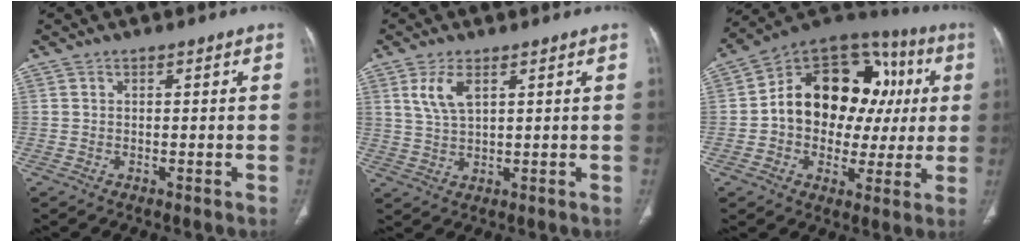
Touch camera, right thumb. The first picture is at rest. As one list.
[{"total": 5.4, "force": [2.4, 2.3, 4.2], "torque": [-0.089, -0.007, 0.057]}, {"total": 22.3, "force": [2.4, 16.1, 15.3], "torque": [-0.181, 0.043, 0.037]}]